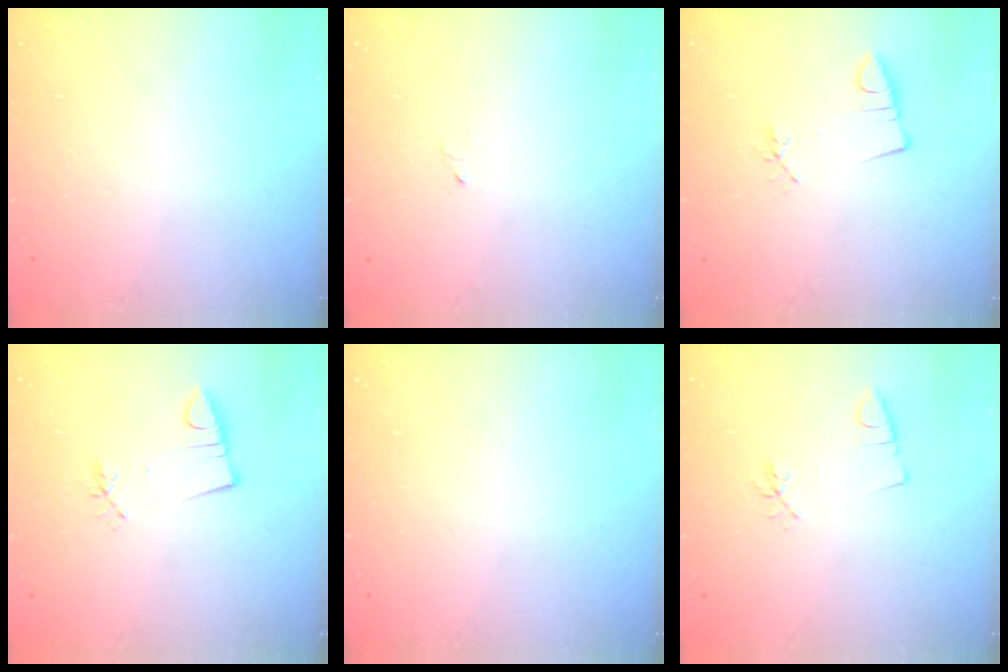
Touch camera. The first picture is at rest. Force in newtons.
{"total": 2.4, "press": 2.4, "slide": 0.2}
{"total": 2.6, "press": 1.1, "slide": 2.4}
{"total": 3.0, "press": 1.4, "slide": 2.6}
{"total": 0.0}
{"total": 3.5, "press": 3.2, "slide": 1.4}